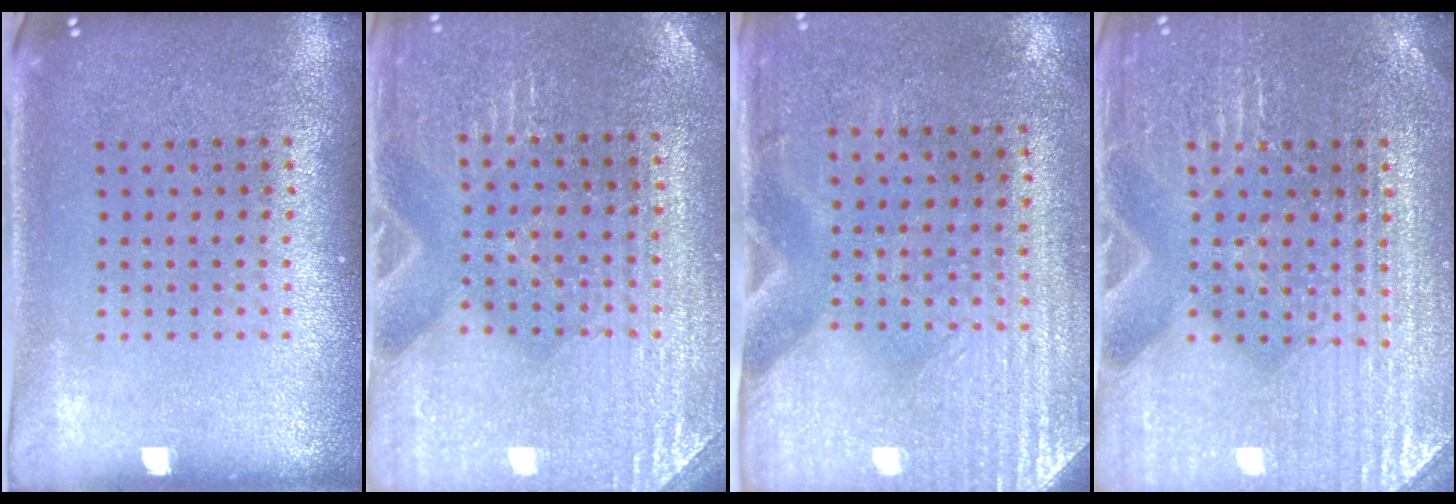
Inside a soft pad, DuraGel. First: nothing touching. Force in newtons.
{"total": 3.2, "press": 3.1, "slide": 0.4}
{"total": 3.0, "press": 2.6, "slide": 1.5}
{"total": 4.2, "press": 4.0, "slide": 1.3}